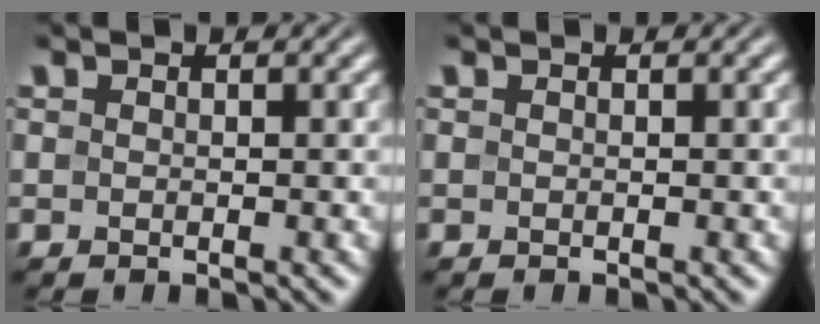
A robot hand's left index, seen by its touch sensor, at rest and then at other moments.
{"total": 0.0}